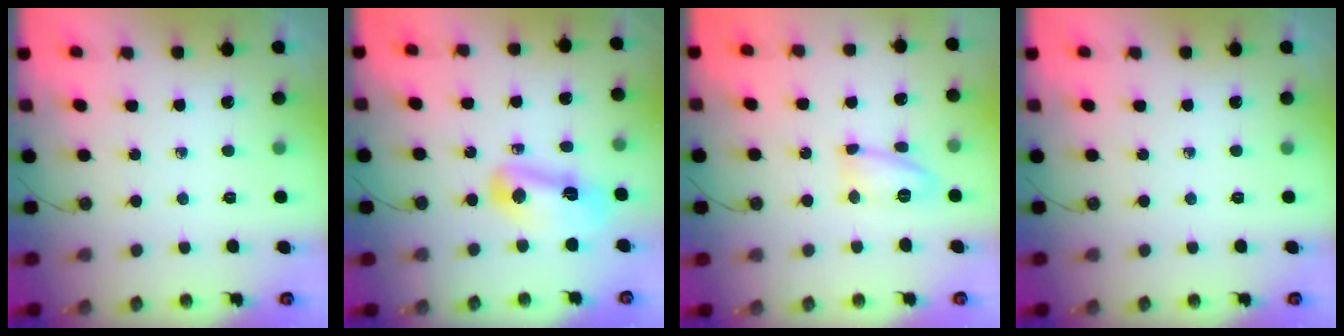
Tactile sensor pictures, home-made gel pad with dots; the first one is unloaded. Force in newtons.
{"total": 10.2, "press": 10.2, "slide": 0.5}
{"total": 10.3, "press": 10.3, "slide": 1.2}
{"total": 0.0}